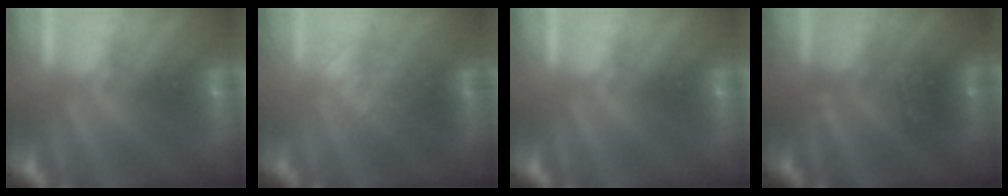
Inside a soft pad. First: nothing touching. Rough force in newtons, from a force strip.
{"total": 2.4}
{"total": 0.0}
{"total": 2.6}